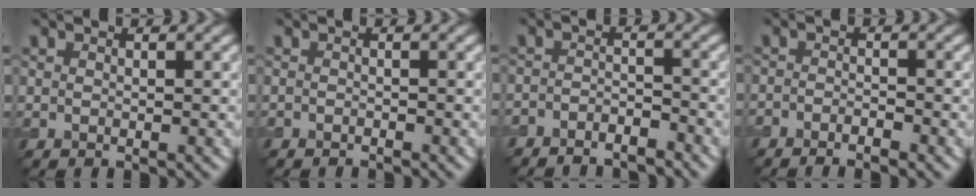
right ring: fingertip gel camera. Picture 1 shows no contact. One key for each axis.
{"total": 0.8, "fx": -0.8, "fy": 0.1, "fz": 0.1, "tx": -0.001, "ty": -0.003, "tz": -0.015}
{"total": 3.6, "fx": -3.4, "fy": 0.8, "fz": 0.7, "tx": -0.012, "ty": -0.006, "tz": -0.062}
{"total": 2.1, "fx": -1.7, "fy": 0.4, "fz": 1.1, "tx": -0.022, "ty": -0.004, "tz": -0.035}